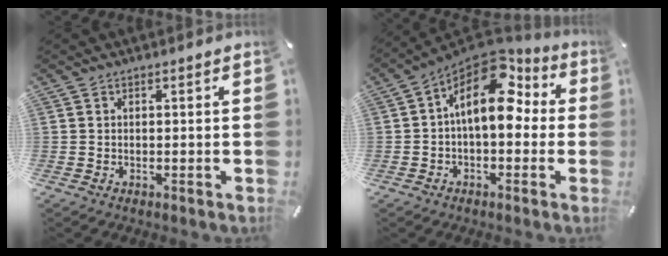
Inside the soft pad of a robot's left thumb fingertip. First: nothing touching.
{"total": 14.9, "force": [3.9, 8.3, 11.8], "torque": [-0.199, -0.026, 0.059]}